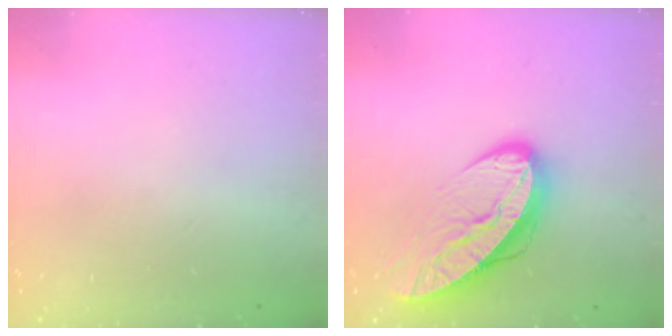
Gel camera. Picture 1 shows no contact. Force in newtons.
{"total": 14.8, "press": 14.8, "slide": 1.3}